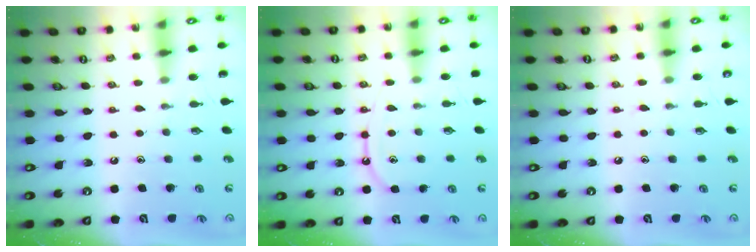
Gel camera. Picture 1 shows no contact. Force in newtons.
{"total": 8.5, "press": 8.5, "slide": 0.8}
{"total": 3.9, "press": 3.9, "slide": 0.6}